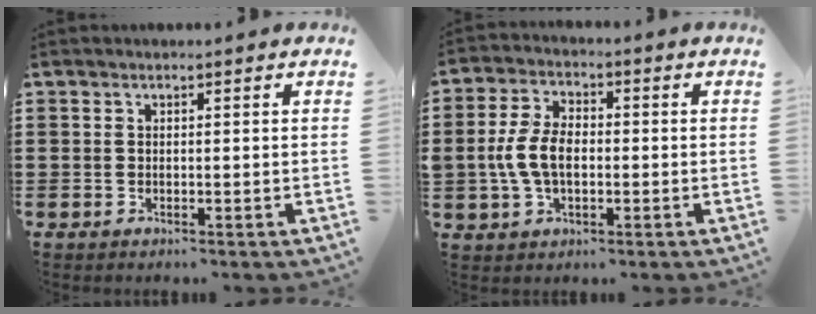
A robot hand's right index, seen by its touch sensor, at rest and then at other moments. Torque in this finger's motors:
{"motor_torque": [0.77, -0.57, 0.74, 0.16]}